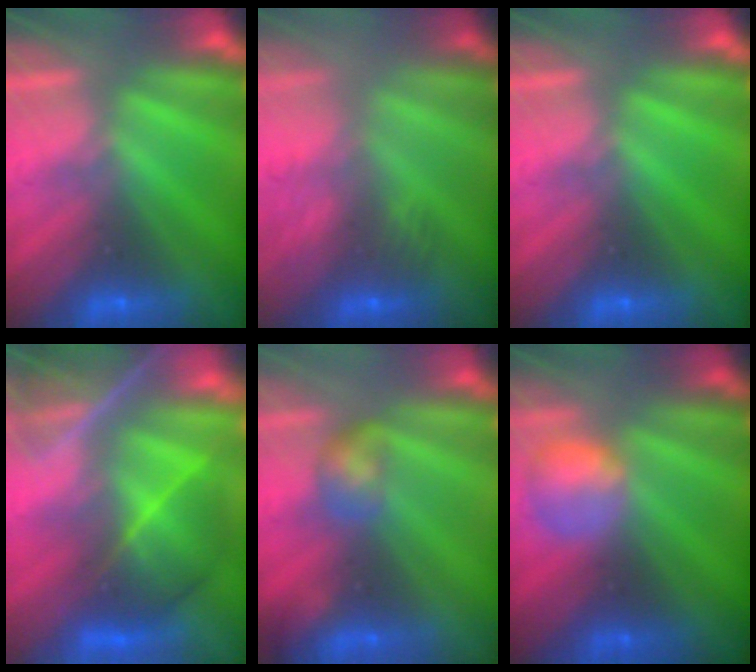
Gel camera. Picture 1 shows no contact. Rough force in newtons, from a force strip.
{"total": 3.1}
{"total": 0.0}
{"total": 7.6}
{"total": 2.9}
{"total": 2.4}